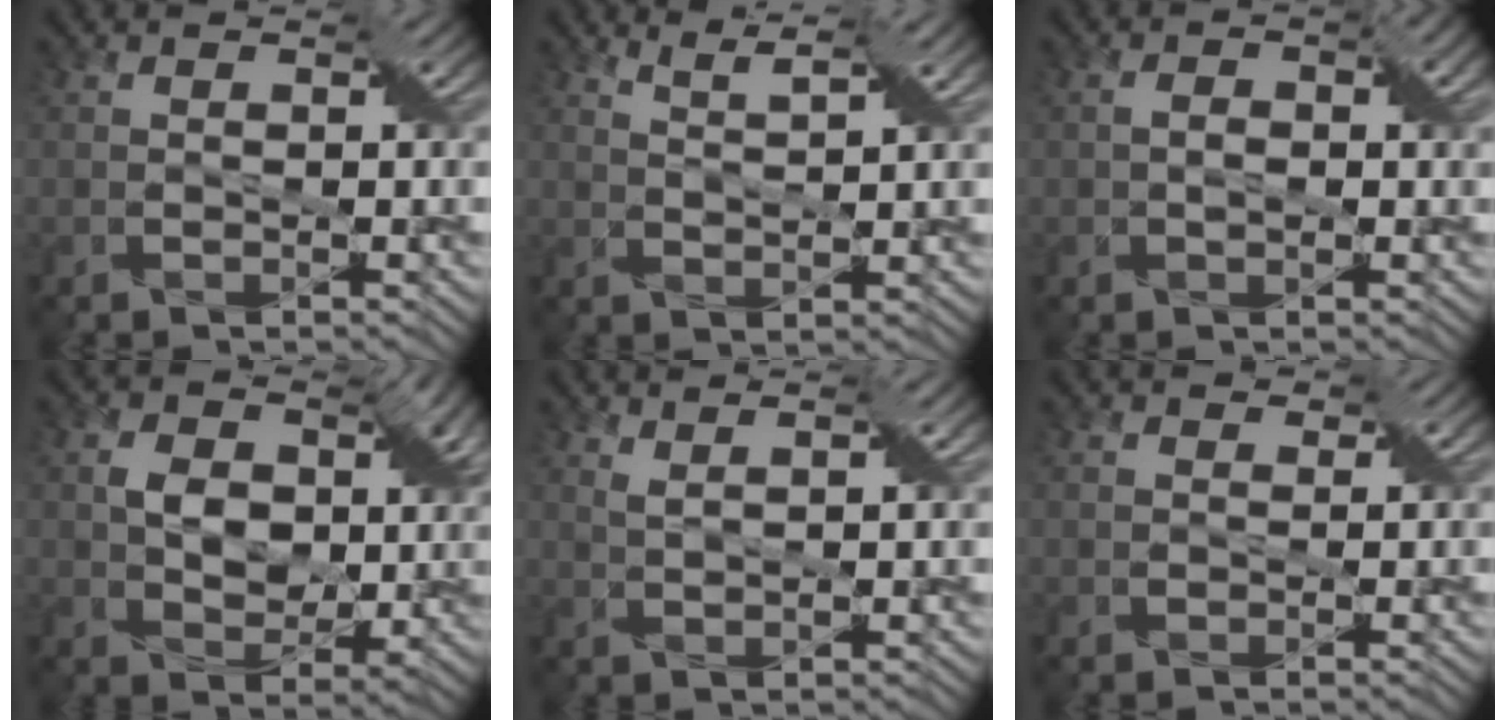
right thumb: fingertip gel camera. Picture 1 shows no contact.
{"total": 3.8, "force": [2.9, 0.4, 2.4], "torque": [-0.042, 0.002, 0.056]}
{"total": 3.6, "force": [0.2, 2.1, 2.9], "torque": [-0.051, 0.001, 0.004]}
{"total": 7.8, "force": [1.9, 5.7, 5.1], "torque": [-0.094, 0.000, 0.028]}
{"total": 2.6, "force": [1.9, 0.5, 1.7], "torque": [-0.032, 0.000, 0.036]}
{"total": 1.2, "force": [0.7, 1.0, 0.2], "torque": [-0.009, 0.001, 0.010]}